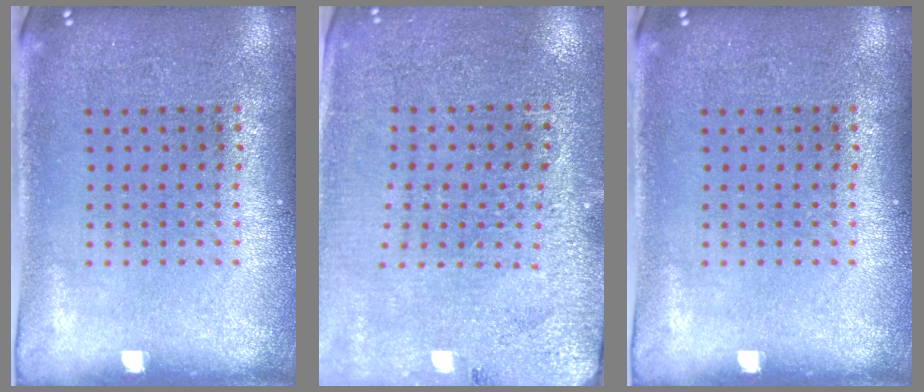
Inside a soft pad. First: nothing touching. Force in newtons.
{"total": 2.8, "press": 2.8, "slide": 0.3}
{"total": 0.0}